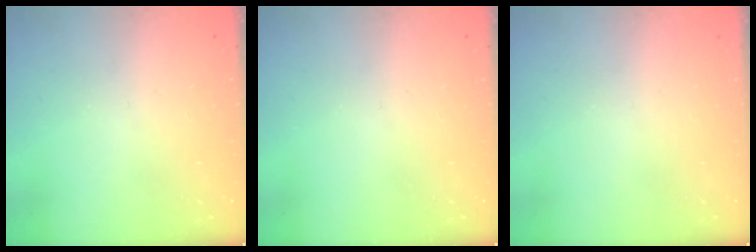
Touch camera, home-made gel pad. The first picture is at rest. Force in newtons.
{"total": 0.0}
{"total": 0.0}